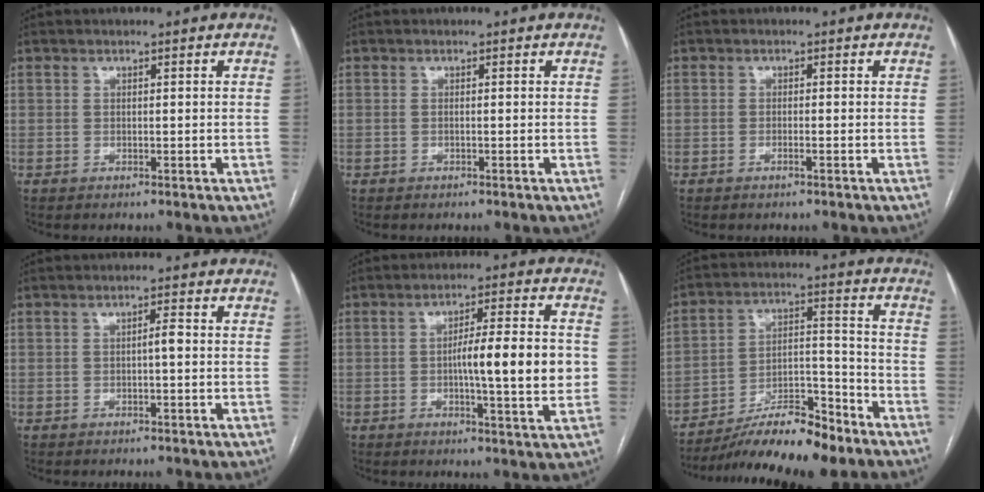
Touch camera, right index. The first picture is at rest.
{"total": 0.0}
{"total": 0.9, "force": [-0.5, 0.0, 0.7], "torque": [-0.017, 0.000, -0.007]}
{"total": 1.6, "force": [-0.2, 0.2, 1.6], "torque": [-0.025, 0.004, -0.004]}
{"total": 11.1, "force": [-0.7, 0.9, 11.1], "torque": [-0.170, 0.006, -0.014]}
{"total": 13.9, "force": [-11.4, 2.1, 7.7], "torque": [-0.120, 0.014, -0.192]}